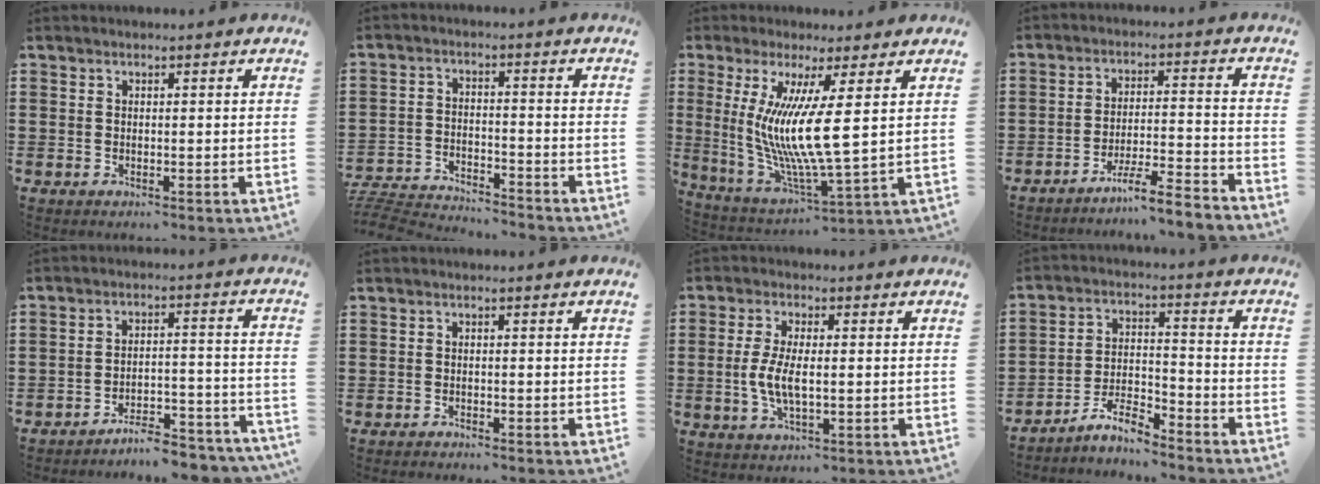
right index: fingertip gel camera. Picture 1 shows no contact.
{"total": 4.7, "force": [-4.6, 0.2, 0.4], "torque": [-0.023, -0.001, -0.101]}
{"total": 10.7, "force": [3.0, 0.7, 10.2], "torque": [-0.214, -0.021, 0.053]}
{"total": 6.2, "force": [-5.6, -0.4, 2.8], "torque": [-0.051, -0.010, -0.107]}
{"total": 6.2, "force": [-5.9, 0.4, 1.6], "torque": [-0.022, 0.011, -0.114]}
{"total": 0.7, "force": [-0.7, 0.0, 0.0], "torque": [-0.001, 0.001, -0.014]}
{"total": 5.9, "force": [-0.3, 2.3, 5.4], "torque": [-0.127, -0.007, -0.013]}
{"total": 5.6, "force": [-5.0, 0.9, 2.4], "torque": [-0.055, 0.003, -0.099]}